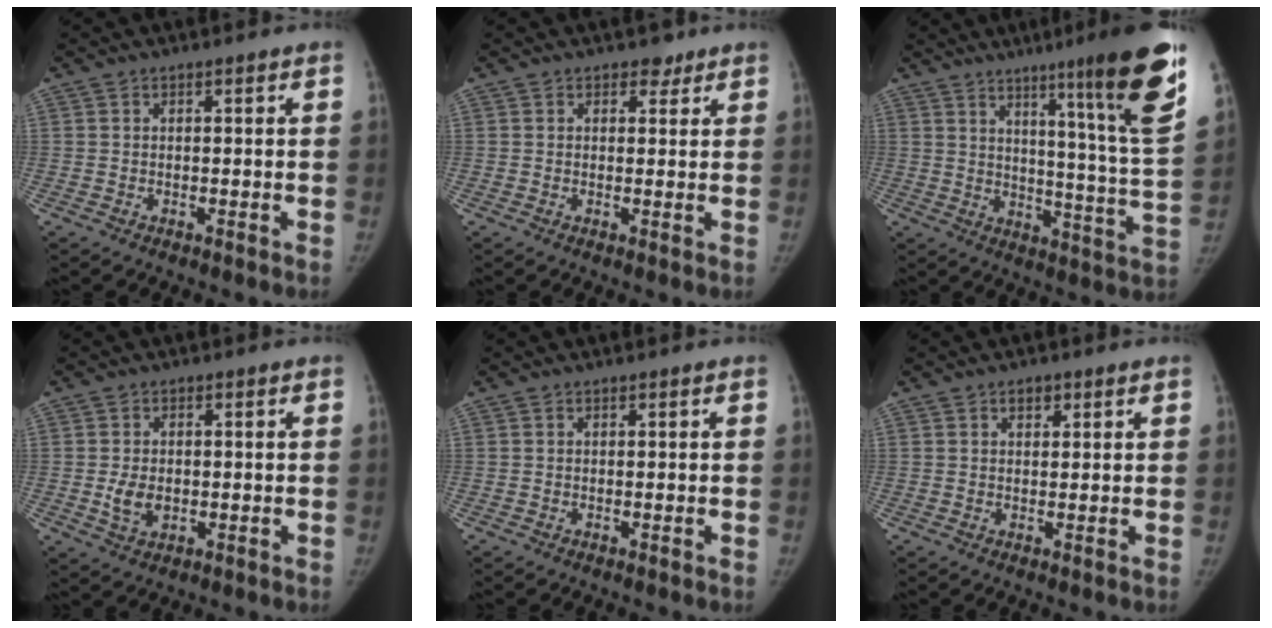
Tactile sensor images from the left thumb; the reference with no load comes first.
{"total": 2.0, "force": [1.4, 1.4, 0.5], "torque": [0.009, -0.007, 0.015]}
{"total": 21.0, "force": [12.4, -0.2, 16.9], "torque": [-0.213, -0.084, 0.173]}
{"total": 4.5, "force": [-0.5, 3.2, 3.2], "torque": [-0.050, -0.003, -0.002]}
{"total": 0.0}
{"total": 2.1, "force": [1.2, 1.3, 1.1], "torque": [-0.005, -0.004, 0.017]}